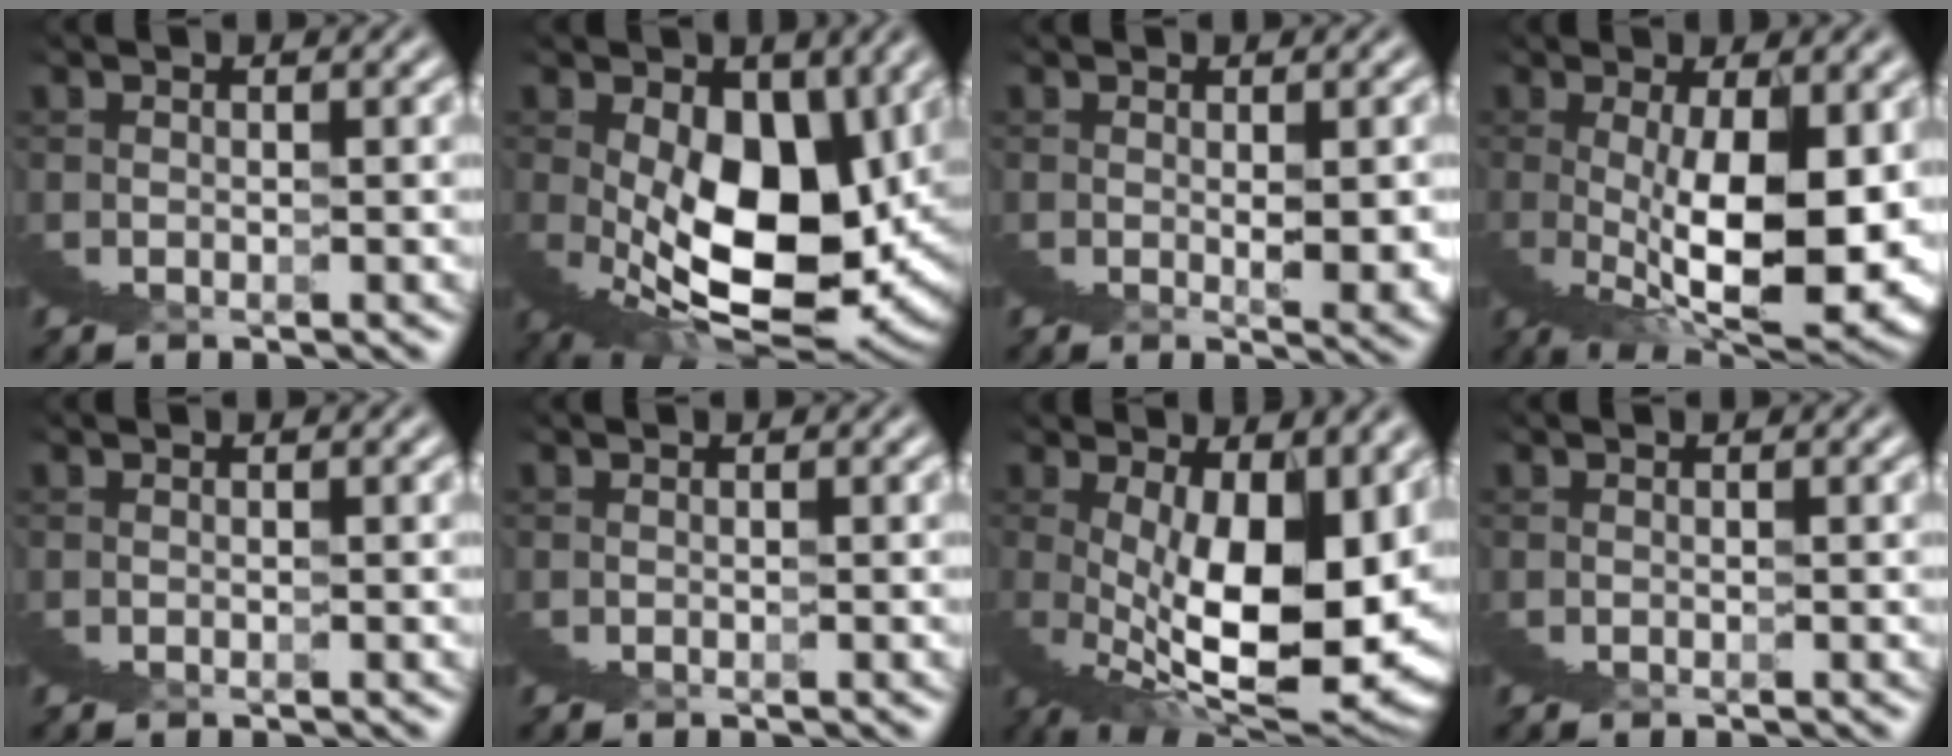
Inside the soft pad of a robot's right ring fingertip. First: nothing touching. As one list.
[{"total": 15.6, "force": [2.5, 7.9, 13.2], "torque": [-0.174, -0.019, 0.053]}, {"total": 2.3, "force": [1.4, -1.4, 1.2], "torque": [-0.002, 0.015, 0.018]}, {"total": 10.7, "force": [0.2, 1.9, 10.5], "torque": [-0.142, 0.001, 0.013]}, {"total": 0.0}, {"total": 0.0}, {"total": 14.3, "force": [1.8, 4.5, 13.4], "torque": [-0.177, -0.004, 0.034]}, {"total": 0.0}]